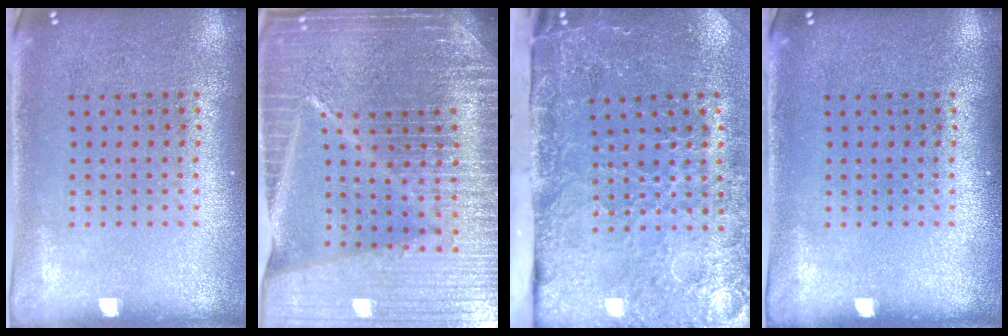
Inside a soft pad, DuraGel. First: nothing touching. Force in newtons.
{"total": 7.1, "press": 6.1, "slide": 3.7}
{"total": 4.9, "press": 3.7, "slide": 3.2}
{"total": 0.0}